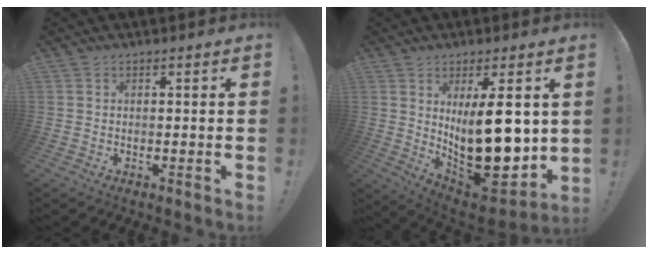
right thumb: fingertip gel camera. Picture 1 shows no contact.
{"total": 19.9, "force": [2.9, 8.2, 17.9], "torque": [-0.270, -0.053, 0.060]}